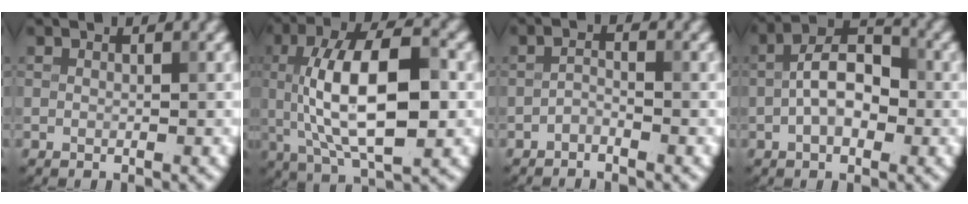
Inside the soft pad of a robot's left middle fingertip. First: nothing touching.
{"total": 11.3, "force": [0.4, 4.8, 10.3], "torque": [-0.176, 0.013, 0.006]}
{"total": 1.2, "force": [-1.0, 0.3, 0.6], "torque": [-0.015, 0.006, -0.022]}
{"total": 5.5, "force": [-1.0, 2.9, 4.5], "torque": [-0.079, 0.014, -0.024]}